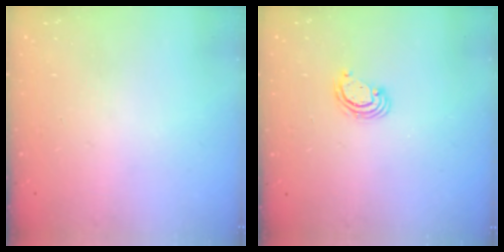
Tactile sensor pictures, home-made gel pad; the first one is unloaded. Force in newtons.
{"total": 2.5, "press": 2.5, "slide": 0.2}